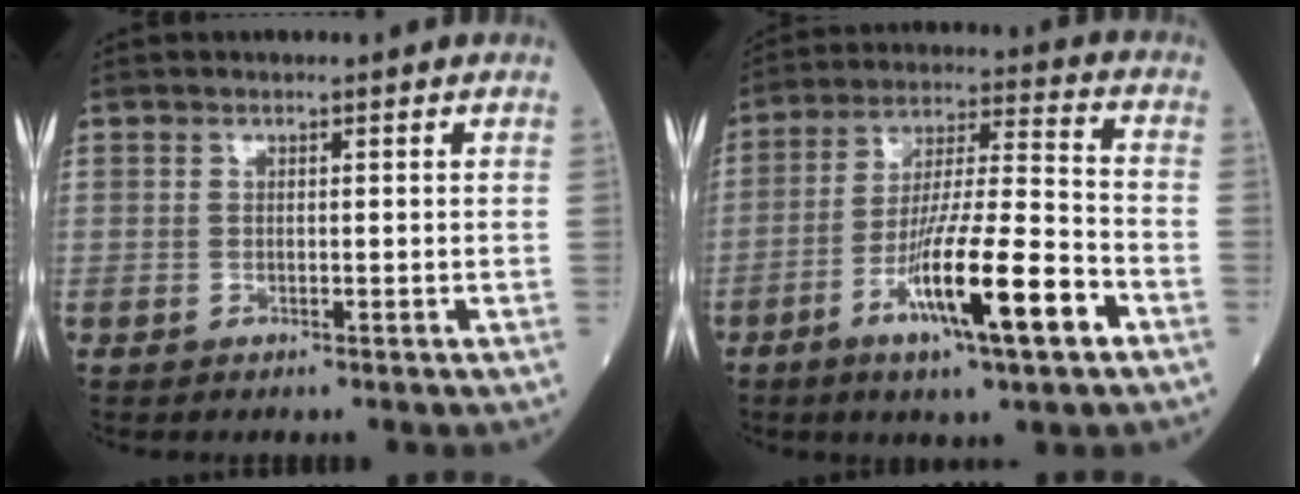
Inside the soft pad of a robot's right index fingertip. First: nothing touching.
{"total": 15.2, "force": [-6.8, 1.0, 13.5], "torque": [-0.243, -0.012, -0.115]}